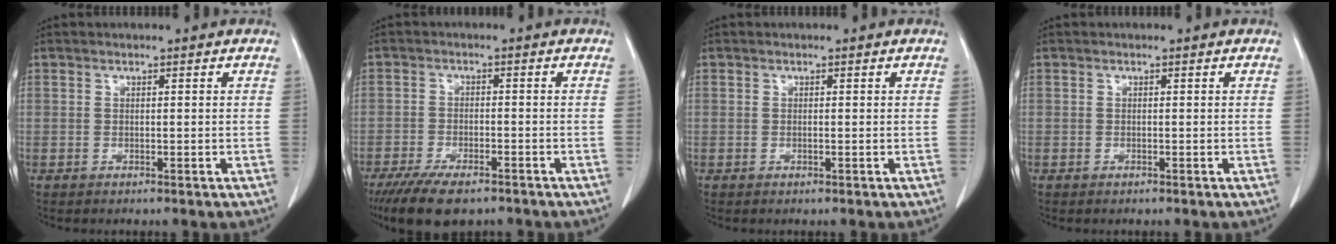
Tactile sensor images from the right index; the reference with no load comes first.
{"total": 8.7, "force": [-6.4, 3.1, 5.0], "torque": [-0.080, -0.011, -0.103]}
{"total": 0.0}
{"total": 0.0}